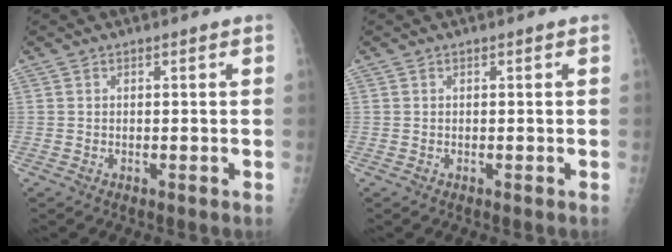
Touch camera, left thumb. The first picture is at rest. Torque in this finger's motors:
{"motor_torque": [0.00, 0.00, -0.12, -0.12, 0.00]}